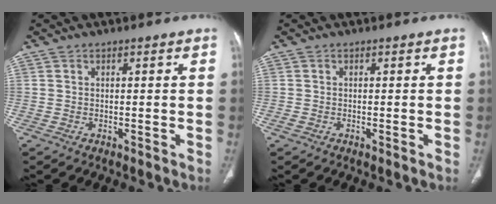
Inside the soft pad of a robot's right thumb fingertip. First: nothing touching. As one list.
[{"total": 1.0, "force": [-0.4, 0.6, 0.7], "torque": [-0.018, -0.003, -0.008]}]